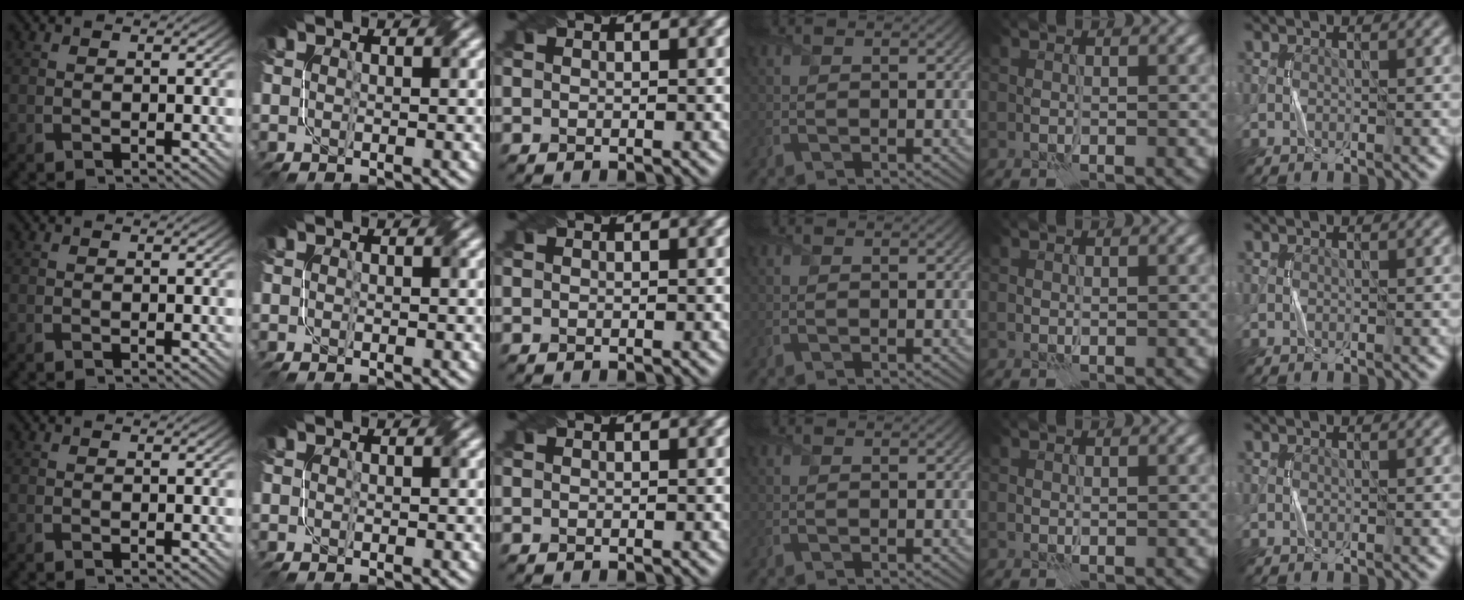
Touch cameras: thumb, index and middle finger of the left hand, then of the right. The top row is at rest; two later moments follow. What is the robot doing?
{"motion": "fold", "object": "napkin"}